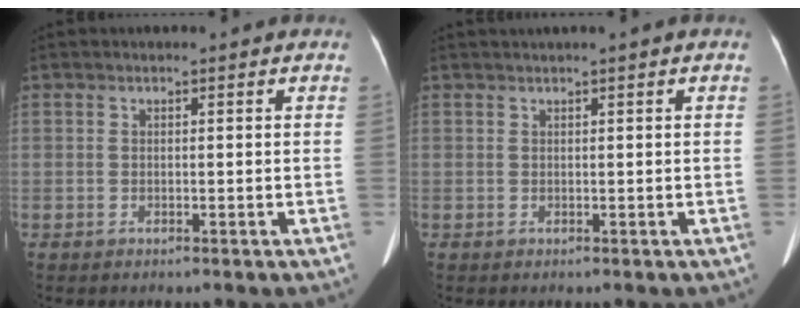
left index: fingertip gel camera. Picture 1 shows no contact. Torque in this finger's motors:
{"motor_torque": [-0.30, -0.17, -0.59, -0.15]}